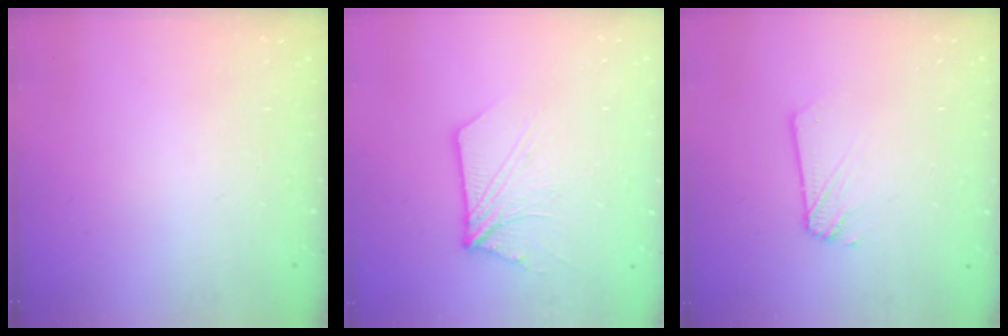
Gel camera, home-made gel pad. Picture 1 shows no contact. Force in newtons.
{"total": 9.8, "press": 9.7, "slide": 0.9}
{"total": 1.9, "press": 1.9, "slide": 0.3}